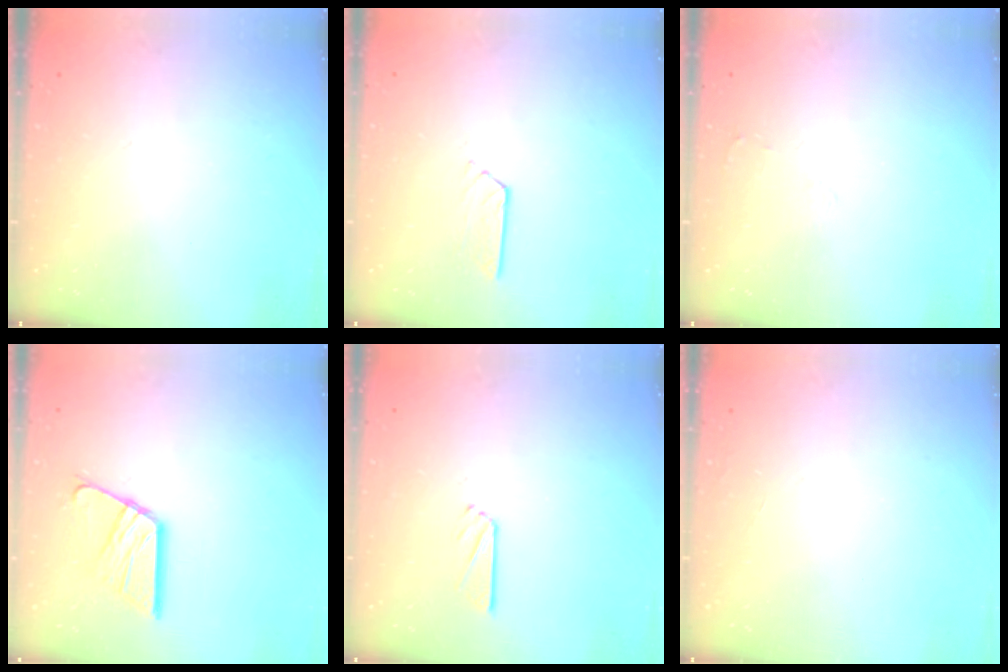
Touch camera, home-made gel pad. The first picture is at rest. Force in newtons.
{"total": 4.0, "press": 4.0, "slide": 0.6}
{"total": 2.5, "press": 2.5, "slide": 0.4}
{"total": 13.1, "press": 13.1, "slide": 1.4}
{"total": 3.5, "press": 3.5, "slide": 0.3}
{"total": 0.0}